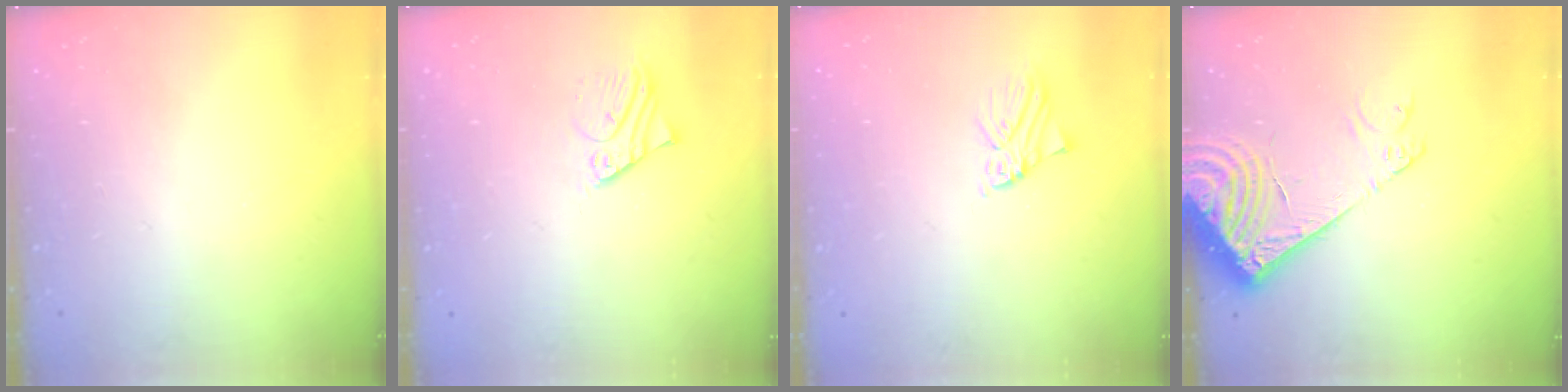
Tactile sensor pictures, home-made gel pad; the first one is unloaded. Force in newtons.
{"total": 2.4, "press": 2.4, "slide": 0.1}
{"total": 1.5, "press": 1.5, "slide": 0.1}
{"total": 13.7, "press": 13.5, "slide": 2.6}